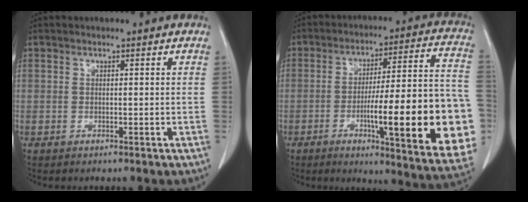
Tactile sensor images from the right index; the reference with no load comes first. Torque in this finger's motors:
{"motor_torque": [1.77, -0.37, 0.78, 0.21]}